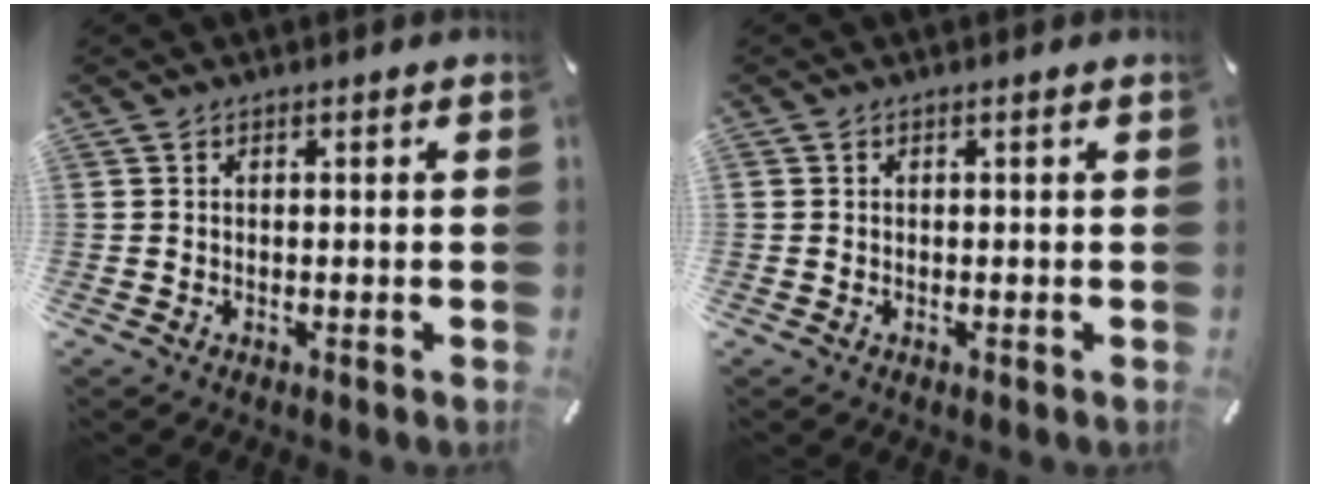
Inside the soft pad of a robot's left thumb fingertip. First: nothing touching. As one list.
[{"total": 0.0}]